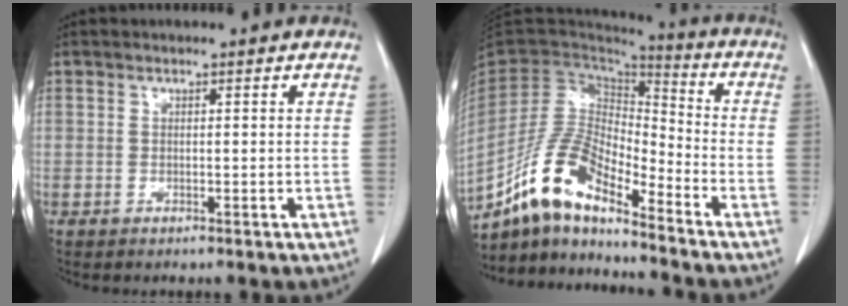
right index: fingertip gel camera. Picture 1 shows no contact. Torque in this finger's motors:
{"motor_torque": [1.08, -1.06, 0.32, 0.08]}